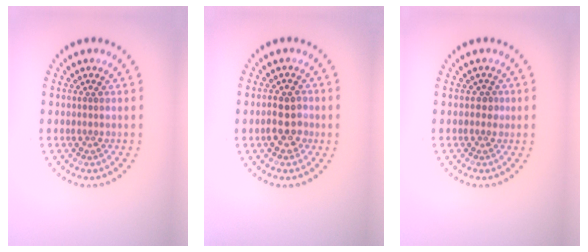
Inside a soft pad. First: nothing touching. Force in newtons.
{"total": 2.8, "press": 2.8, "slide": 0.4}
{"total": 0.9, "press": 0.7, "slide": 0.6}